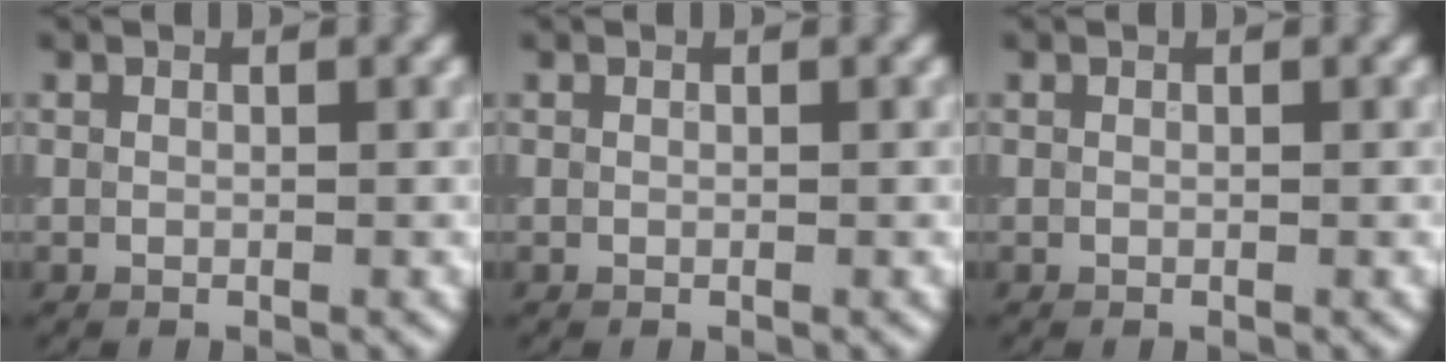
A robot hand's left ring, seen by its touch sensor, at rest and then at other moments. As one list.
[{"total": 0.0}, {"total": 0.0}]